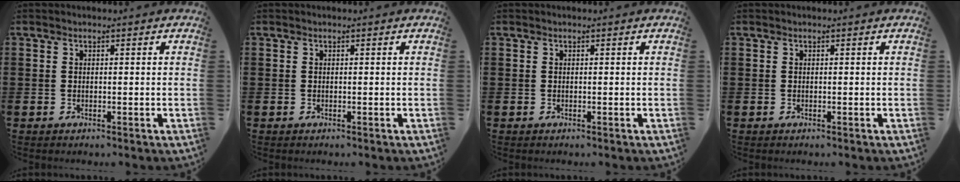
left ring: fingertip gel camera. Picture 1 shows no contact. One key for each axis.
{"total": 0.0}
{"total": 0.0}
{"total": 0.0}